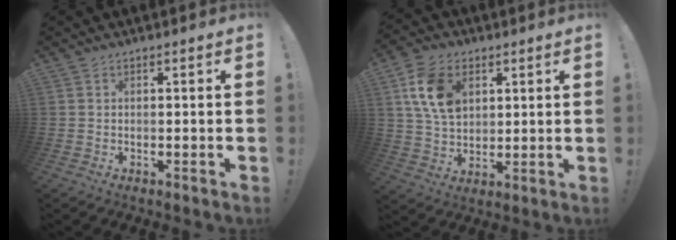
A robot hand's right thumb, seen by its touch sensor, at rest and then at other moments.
{"total": 13.6, "force": [4.8, 9.6, 8.4], "torque": [-0.151, -0.001, 0.094]}